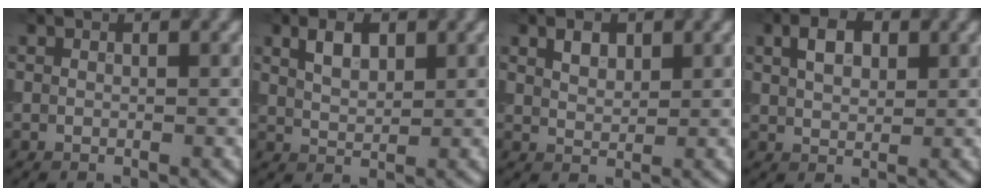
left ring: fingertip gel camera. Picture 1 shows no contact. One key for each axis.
{"total": 2.9, "fx": 1.4, "fy": 1.5, "fz": 2.0, "tx": -0.040, "ty": 0.004, "tz": 0.028}
{"total": 1.8, "fx": 1.0, "fy": 1.1, "fz": 1.1, "tx": -0.019, "ty": 0.004, "tz": 0.020}
{"total": 3.1, "fx": 1.1, "fy": 2.0, "fz": 2.2, "tx": -0.042, "ty": 0.006, "tz": 0.019}